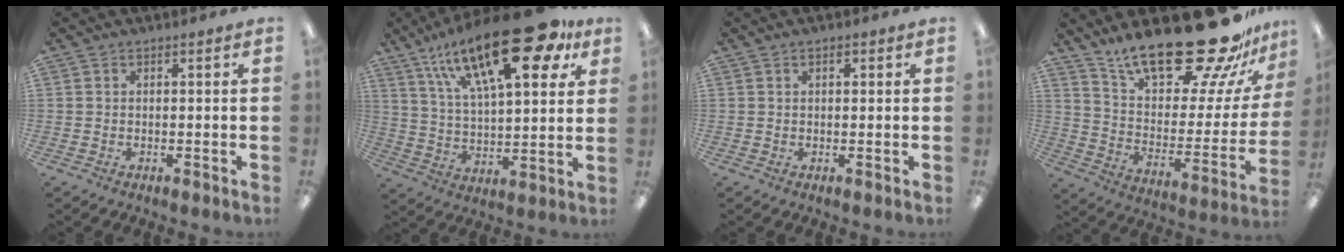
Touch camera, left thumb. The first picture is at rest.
{"total": 26.3, "force": [15.3, 10.2, 18.8], "torque": [-0.299, -0.073, 0.250]}
{"total": 1.0, "force": [0.5, 0.6, 0.7], "torque": [-0.014, 0.003, 0.009]}
{"total": 27.4, "force": [21.2, 8.6, 15.1], "torque": [-0.230, -0.147, 0.352]}